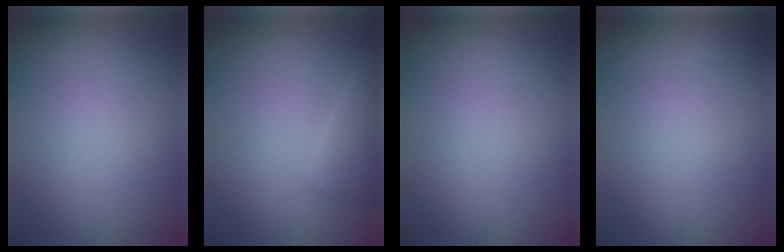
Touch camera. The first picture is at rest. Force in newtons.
{"total": 2.4, "press": 2.4, "slide": 0.1}
{"total": 0.0}
{"total": 0.7, "press": 0.7, "slide": 0.0}